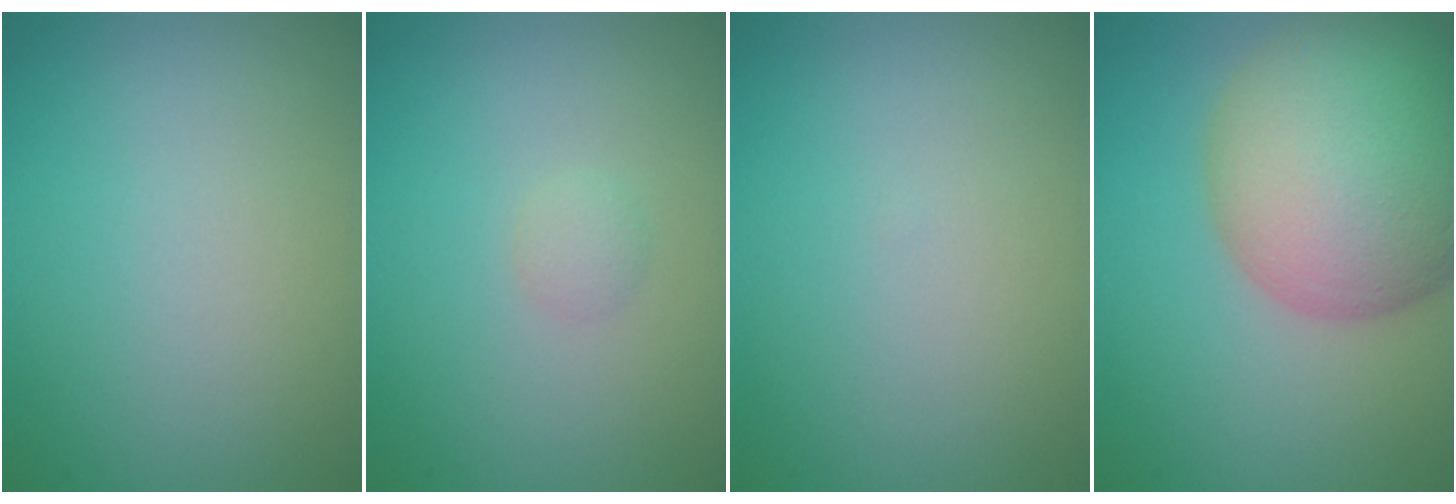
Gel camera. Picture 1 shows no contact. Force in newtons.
{"total": 0.9, "press": 0.9, "slide": 0.0}
{"total": 0.0}
{"total": 12.8, "press": 12.7, "slide": 0.8}